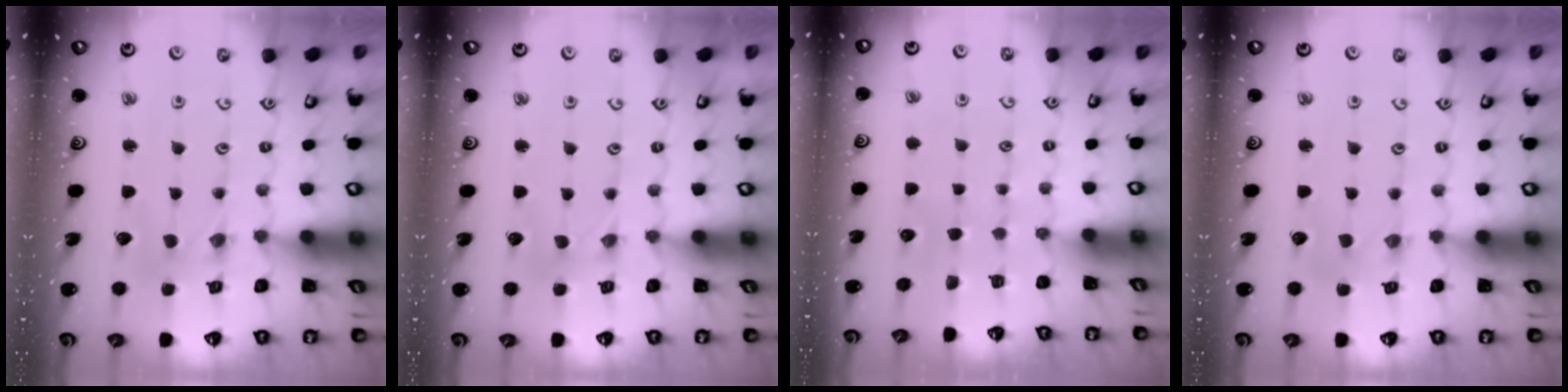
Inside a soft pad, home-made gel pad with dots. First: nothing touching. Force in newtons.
{"total": 0.0}
{"total": 0.0}
{"total": 2.4, "press": 2.4, "slide": 0.4}